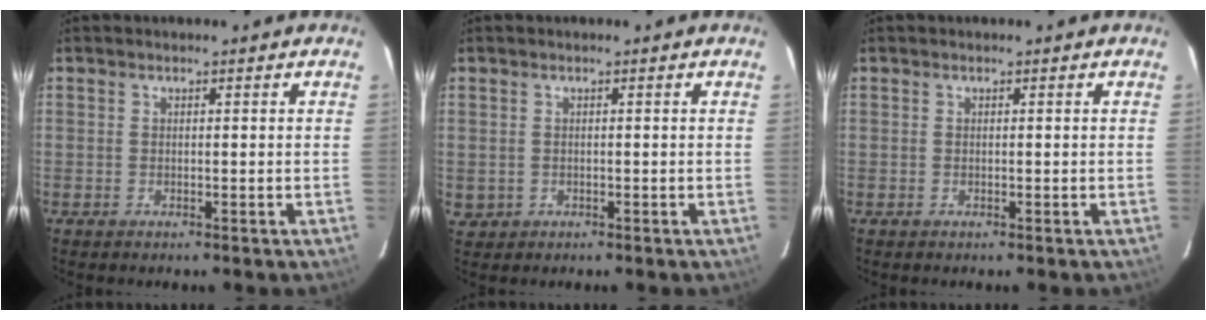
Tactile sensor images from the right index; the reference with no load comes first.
{"total": 2.3, "force": [-0.2, 2.3, 0.3], "torque": [-0.004, 0.000, 0.001]}
{"total": 0.0}